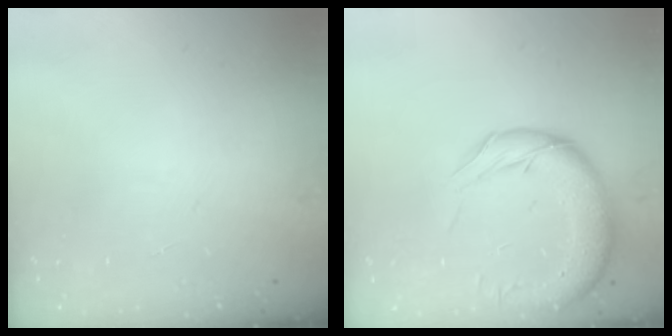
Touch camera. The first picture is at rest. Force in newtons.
{"total": 13.8, "press": 13.4, "slide": 3.5}